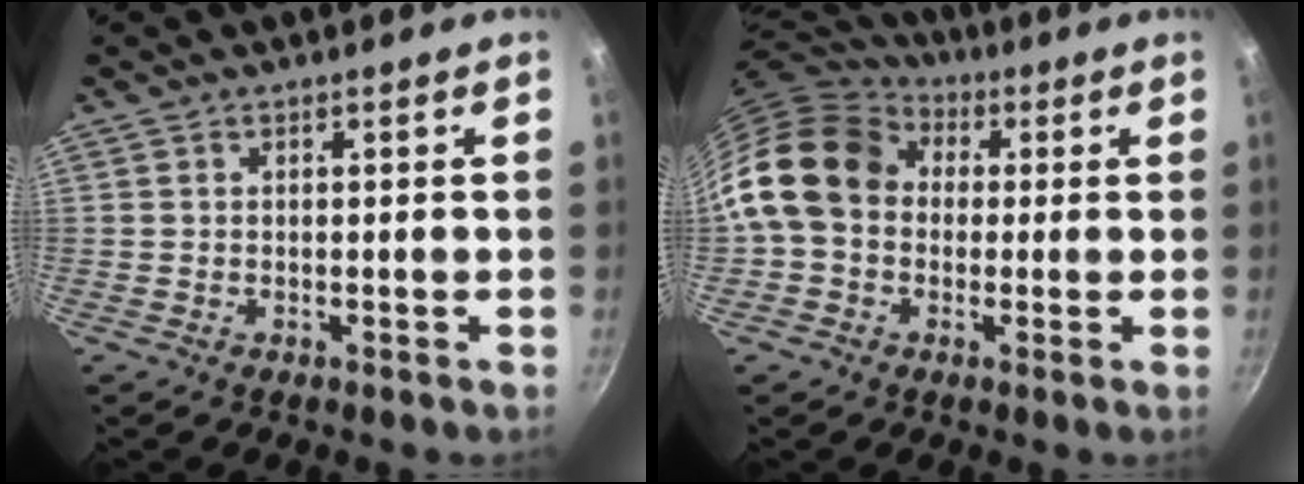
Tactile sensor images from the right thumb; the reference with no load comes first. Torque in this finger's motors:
{"motor_torque": [1.81, 3.19, 1.15, -1.00, 0.34]}